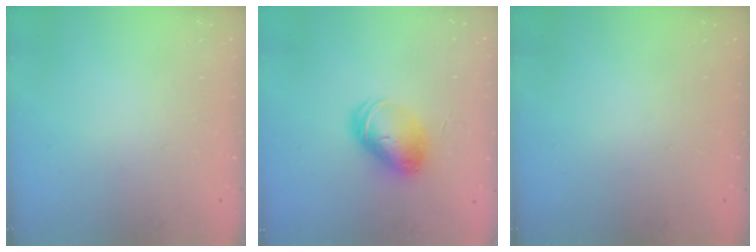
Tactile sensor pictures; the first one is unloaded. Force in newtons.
{"total": 9.1, "press": 9.1, "slide": 0.1}
{"total": 0.0}